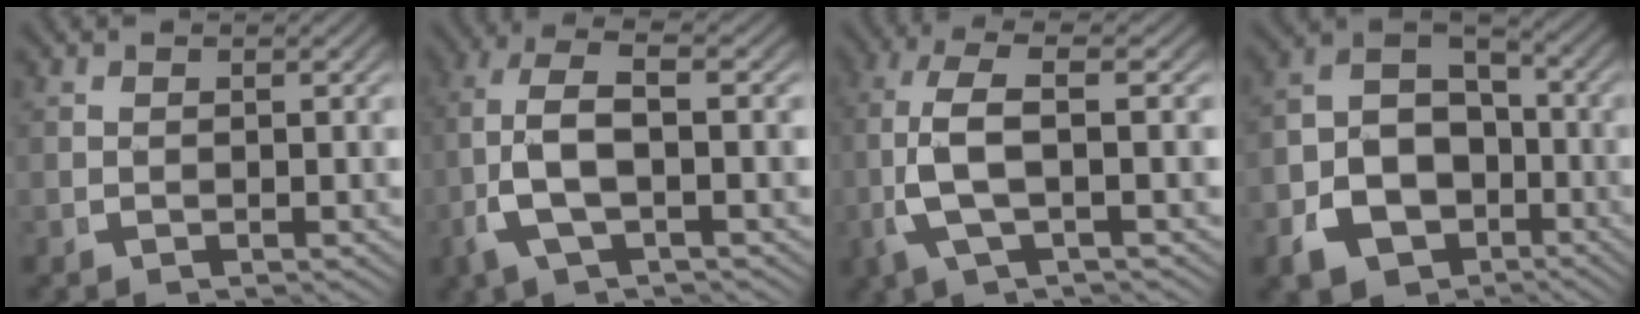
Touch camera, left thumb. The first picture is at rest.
{"total": 7.3, "force": [0.0, 3.7, 6.3], "torque": [-0.166, -0.011, 0.009]}
{"total": 7.6, "force": [0.6, 3.0, 6.9], "torque": [-0.172, -0.004, 0.019]}
{"total": 14.2, "force": [-3.2, 11.7, 7.4], "torque": [-0.149, -0.041, -0.050]}